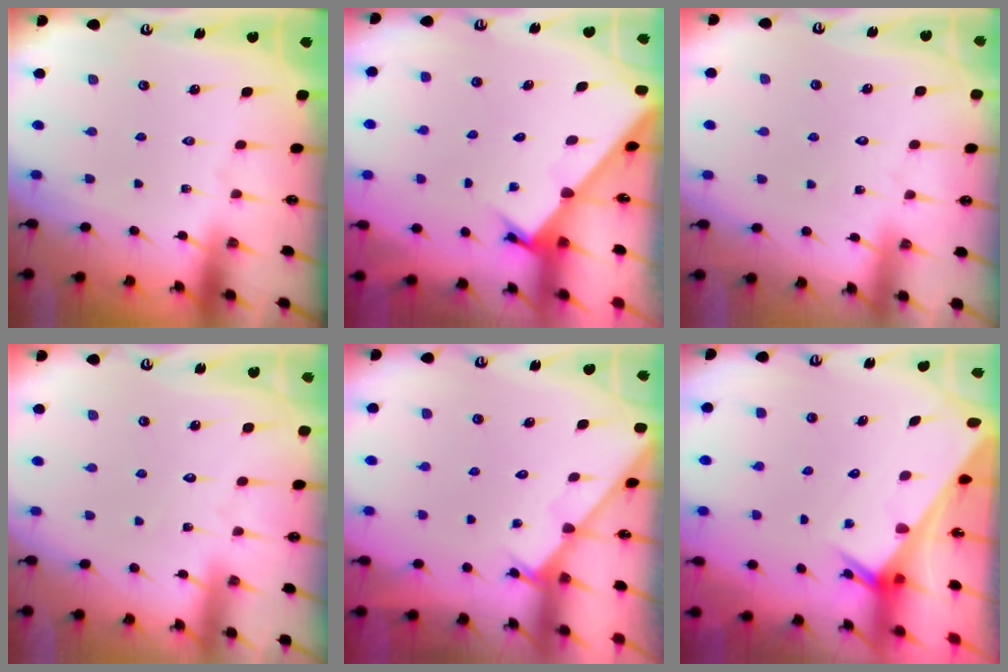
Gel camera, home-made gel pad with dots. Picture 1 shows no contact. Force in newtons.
{"total": 2.1, "press": 2.1, "slide": 0.2}
{"total": 4.3, "press": 4.3, "slide": 0.4}
{"total": 3.8, "press": 3.7, "slide": 0.4}
{"total": 2.2, "press": 2.2, "slide": 0.2}
{"total": 2.5, "press": 2.5, "slide": 0.2}